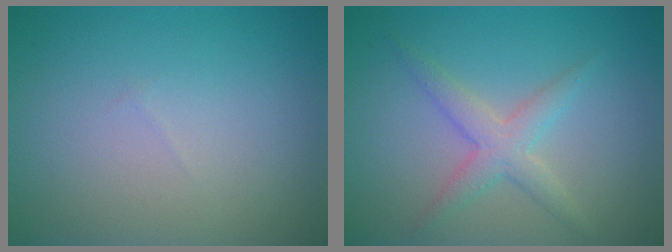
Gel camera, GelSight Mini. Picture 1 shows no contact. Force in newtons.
{"total": 2.7, "press": 2.7, "slide": 0.1}